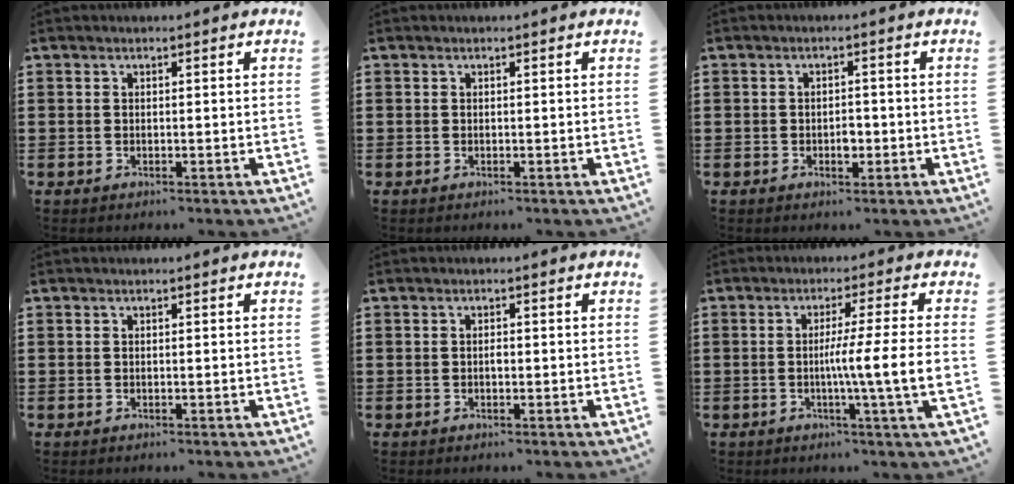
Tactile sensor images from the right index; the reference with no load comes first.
{"total": 0.0}
{"total": 2.2, "force": [-0.6, 1.2, 1.7], "torque": [-0.033, 0.001, -0.011]}
{"total": 0.0}
{"total": 0.8, "force": [-0.2, 0.3, 0.7], "torque": [-0.016, -0.005, -0.003]}
{"total": 7.7, "force": [-0.9, -1.1, 7.5], "torque": [-0.131, -0.016, -0.021]}